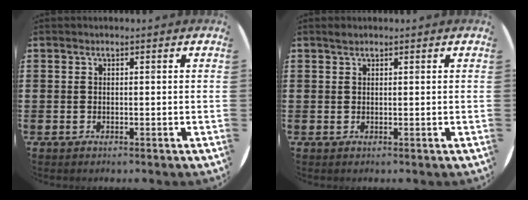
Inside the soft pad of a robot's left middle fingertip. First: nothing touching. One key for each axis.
{"total": 0.6, "fx": 0.6, "fy": 0.2, "fz": 0.1, "tx": -0.002, "ty": 0.003, "tz": 0.011}